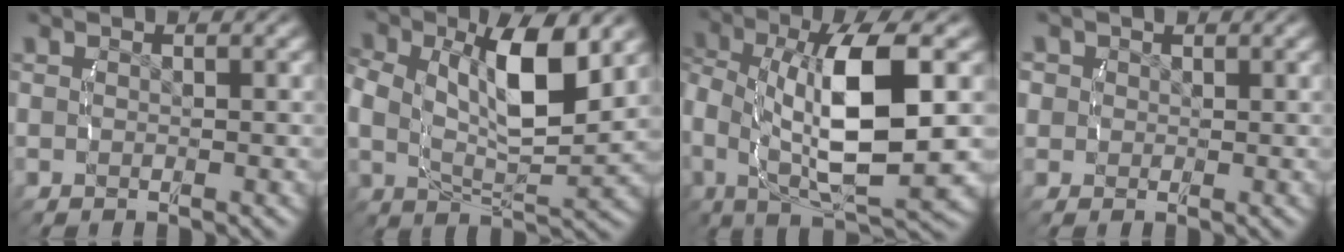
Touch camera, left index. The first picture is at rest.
{"total": 7.7, "force": [1.9, 3.8, 6.4], "torque": [-0.129, -0.024, 0.044]}
{"total": 9.9, "force": [0.1, 4.2, 9.0], "torque": [-0.171, -0.013, 0.011]}
{"total": 2.6, "force": [0.8, 2.4, 0.8], "torque": [-0.027, -0.006, 0.019]}